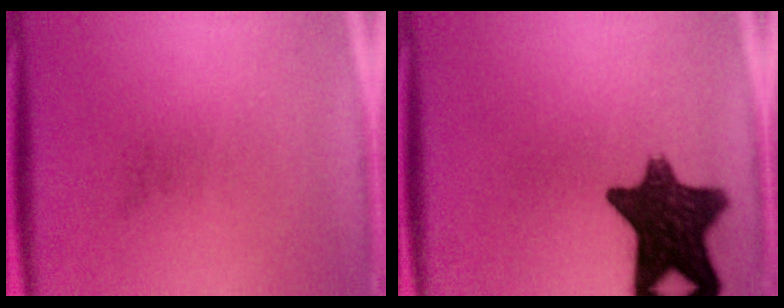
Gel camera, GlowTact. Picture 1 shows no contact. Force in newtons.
{"total": 13.0}